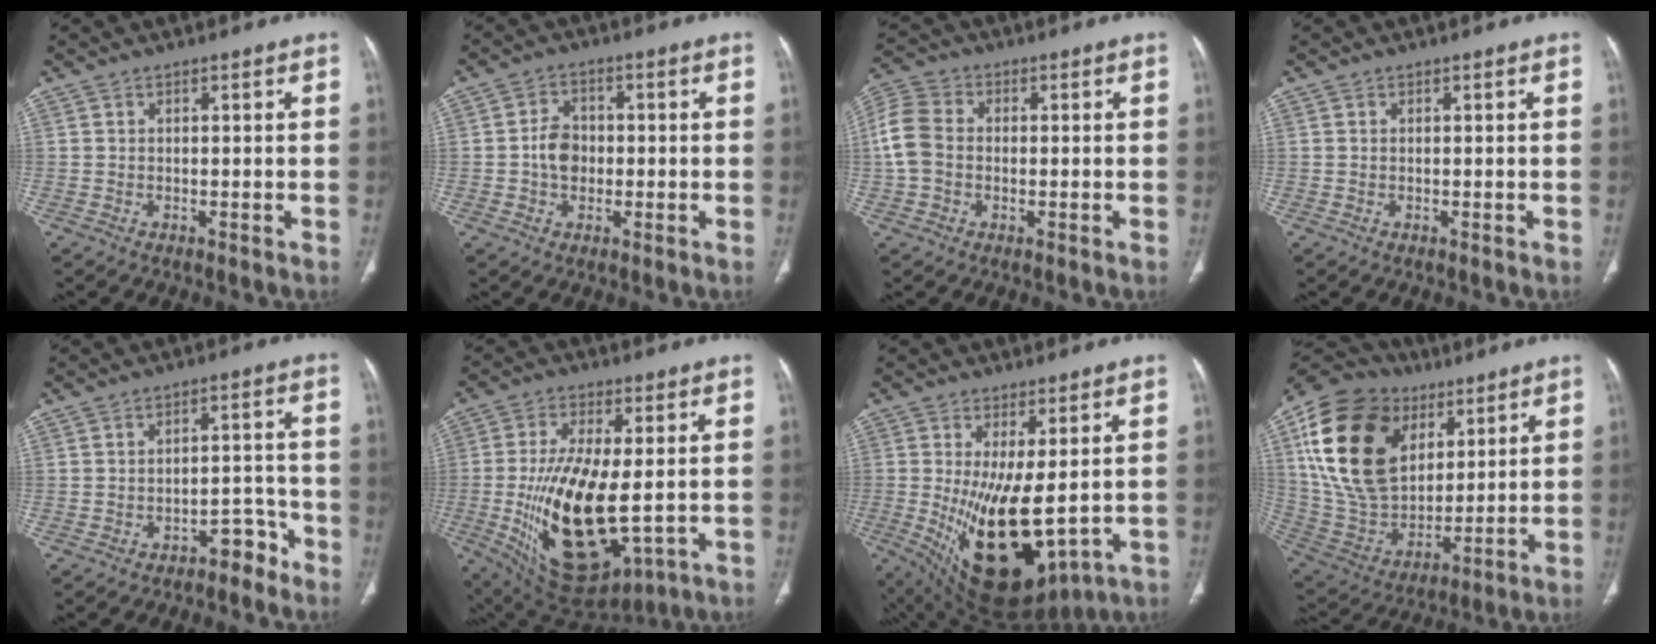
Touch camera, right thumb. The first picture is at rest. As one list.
[{"total": 5.3, "force": [-0.5, 4.2, 3.2], "torque": [-0.040, 0.012, -0.014]}, {"total": 8.0, "force": [-0.1, 6.2, 5.0], "torque": [-0.109, 0.023, -0.012]}, {"total": 0.0}, {"total": 5.0, "force": [-3.8, 2.7, 1.6], "torque": [-0.001, 0.057, -0.051]}, {"total": 20.6, "force": [-2.2, 9.3, 18.3], "torque": [-0.338, -0.023, -0.011]}, {"total": 17.6, "force": [-1.4, 7.5, 15.9], "torque": [-0.262, -0.032, 0.010]}, {"total": 26.9, "force": [9.7, 18.0, 17.6], "torque": [-0.320, -0.008, 0.182]}]